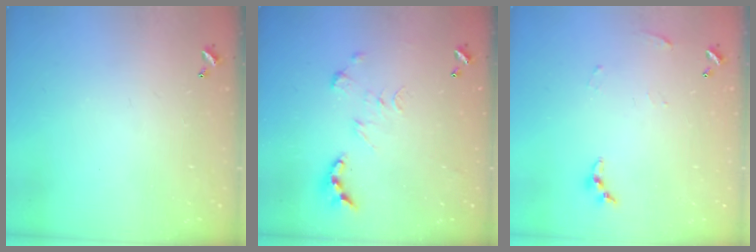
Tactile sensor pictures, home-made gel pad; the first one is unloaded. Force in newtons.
{"total": 0.0}
{"total": 4.6, "press": 4.6, "slide": 0.4}